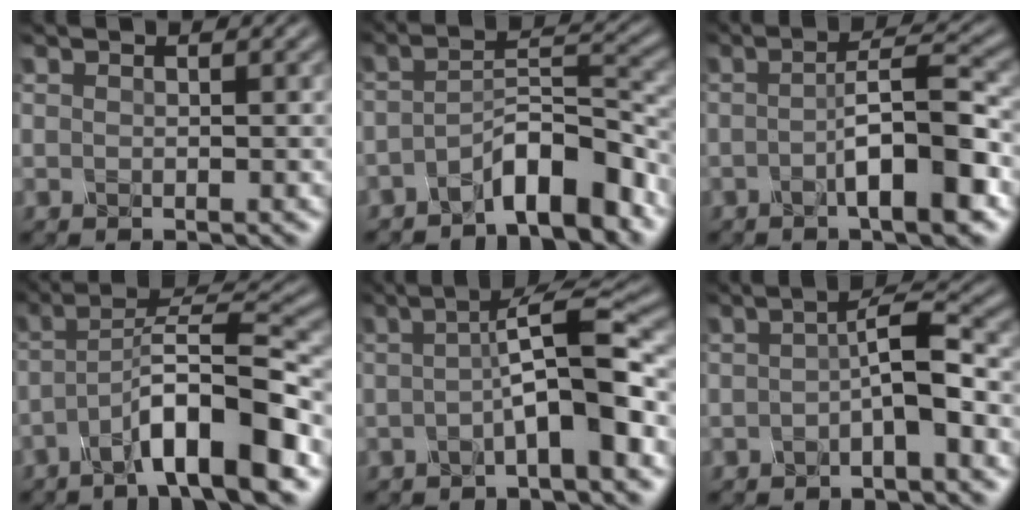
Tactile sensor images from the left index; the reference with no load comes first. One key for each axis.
{"total": 5.6, "fx": -3.9, "fy": 1.2, "fz": 3.8, "tx": -0.062, "ty": 0.015, "tz": -0.072}
{"total": 6.3, "fx": -1.8, "fy": 1.2, "fz": 5.9, "tx": -0.089, "ty": 0.009, "tz": -0.033}
{"total": 8.5, "fx": -4.5, "fy": 1.5, "fz": 7.1, "tx": -0.109, "ty": 0.021, "tz": -0.080}
{"total": 5.9, "fx": -0.9, "fy": 0.9, "fz": 5.7, "tx": -0.089, "ty": 0.019, "tz": -0.024}
{"total": 3.4, "fx": -0.8, "fy": 0.5, "fz": 3.2, "tx": -0.058, "ty": 0.013, "tz": -0.019}